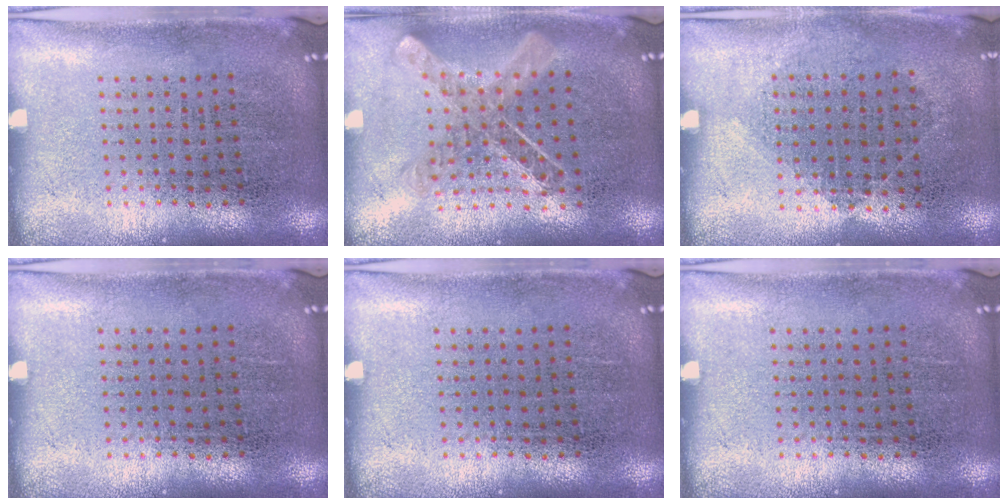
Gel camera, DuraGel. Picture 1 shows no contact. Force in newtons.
{"total": 1.0, "press": 1.0, "slide": 0.1}
{"total": 1.0, "press": 0.9, "slide": 0.5}
{"total": 0.0}
{"total": 0.0}
{"total": 0.0}